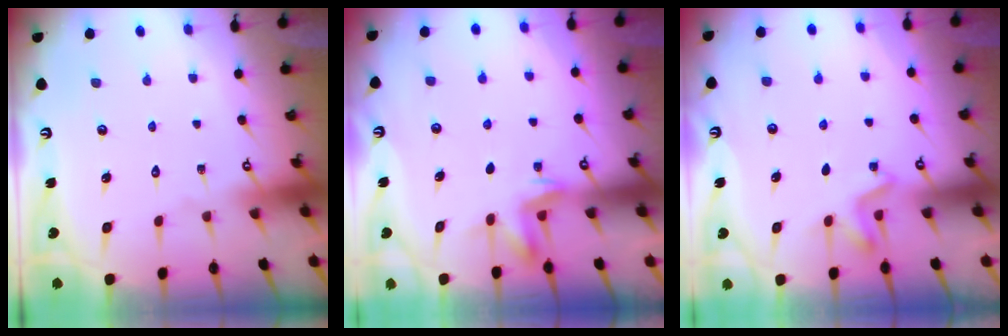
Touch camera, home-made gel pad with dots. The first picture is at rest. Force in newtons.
{"total": 3.1, "press": 3.0, "slide": 0.4}
{"total": 2.8, "press": 2.4, "slide": 1.4}